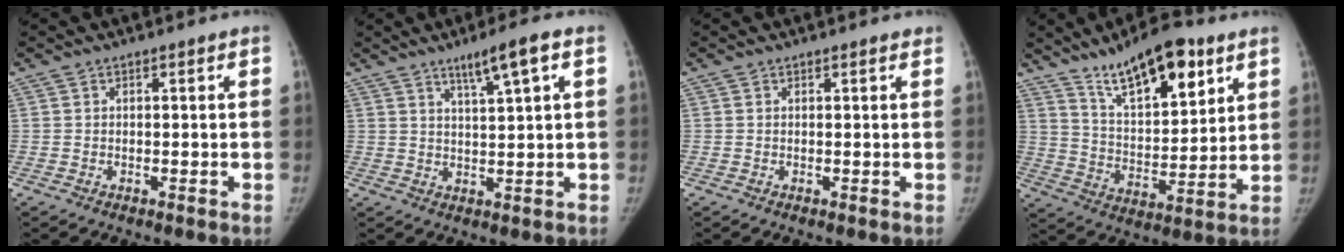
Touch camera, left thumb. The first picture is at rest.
{"total": 6.4, "force": [3.5, 0.3, 5.4], "torque": [-0.092, -0.013, 0.061]}
{"total": 1.0, "force": [0.8, 0.4, 0.3], "torque": [-0.001, -0.002, 0.010]}
{"total": 17.2, "force": [10.8, 6.5, 11.6], "torque": [-0.152, -0.055, 0.188]}